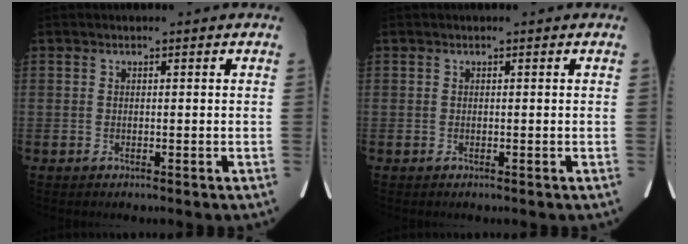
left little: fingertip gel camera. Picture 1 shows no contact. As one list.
[{"total": 0.0}]